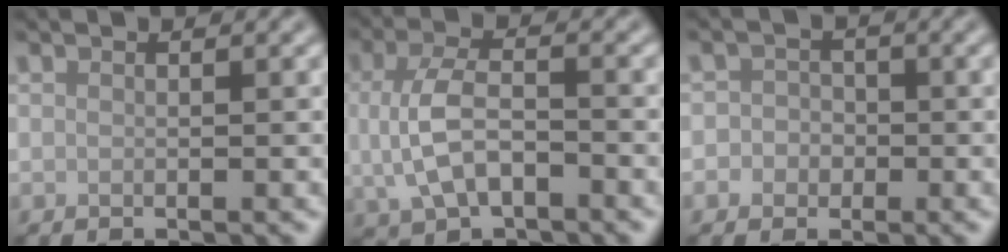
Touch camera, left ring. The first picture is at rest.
{"total": 5.5, "force": [-0.8, 3.3, 4.4], "torque": [-0.099, -0.004, -0.018]}
{"total": 2.5, "force": [-0.6, 2.4, 0.5], "torque": [0.021, 0.010, -0.028]}